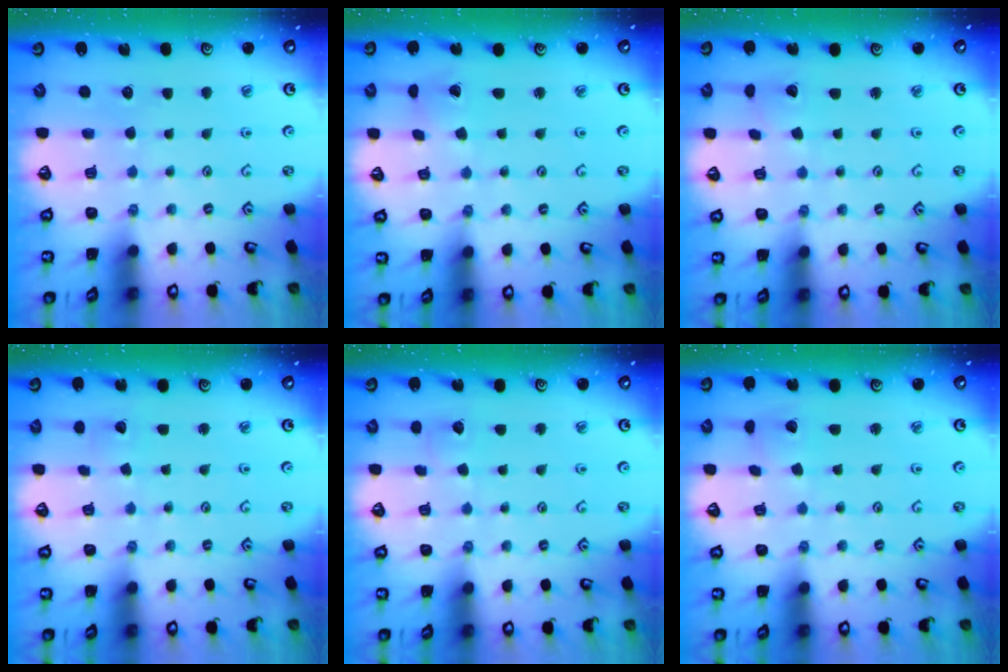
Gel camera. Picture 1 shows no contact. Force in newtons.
{"total": 1.0, "press": 1.0, "slide": 0.1}
{"total": 2.3, "press": 2.3, "slide": 0.0}
{"total": 1.8, "press": 1.8, "slide": 0.1}
{"total": 4.8, "press": 4.8, "slide": 0.4}
{"total": 3.0, "press": 3.0, "slide": 0.2}